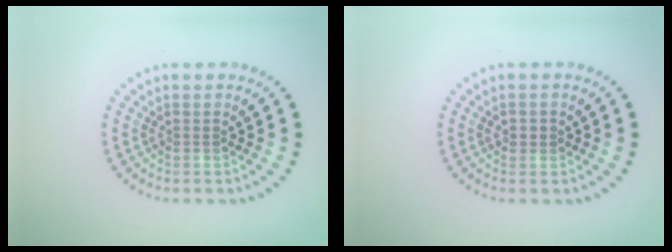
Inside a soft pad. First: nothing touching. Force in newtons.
{"total": 1.2, "press": 1.1, "slide": 0.3}